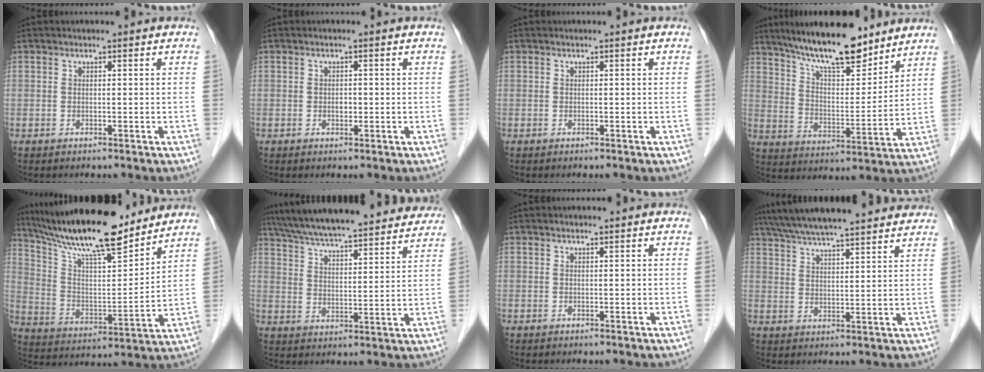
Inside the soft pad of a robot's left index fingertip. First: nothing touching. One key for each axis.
{"total": 1.0, "fx": -0.2, "fy": 0.7, "fz": 0.7, "tx": -0.013, "ty": 0.001, "tz": -0.003}
{"total": 0.0}
{"total": 15.4, "fx": 12.6, "fy": 3.5, "fz": 8.2, "tx": -0.134, "ty": 0.004, "tz": 0.217}
{"total": 19.4, "fx": 16.7, "fy": 2.5, "fz": 9.6, "tx": -0.171, "ty": 0.006, "tz": 0.287}
{"total": 28.3, "fx": 25.6, "fy": 4.3, "fz": 11.4, "tx": -0.192, "ty": -0.003, "tz": 0.344}
{"total": 0.0}
{"total": 21.3, "fx": 18.9, "fy": 2.5, "fz": 9.5, "tx": -0.160, "ty": 0.045, "tz": 0.268}